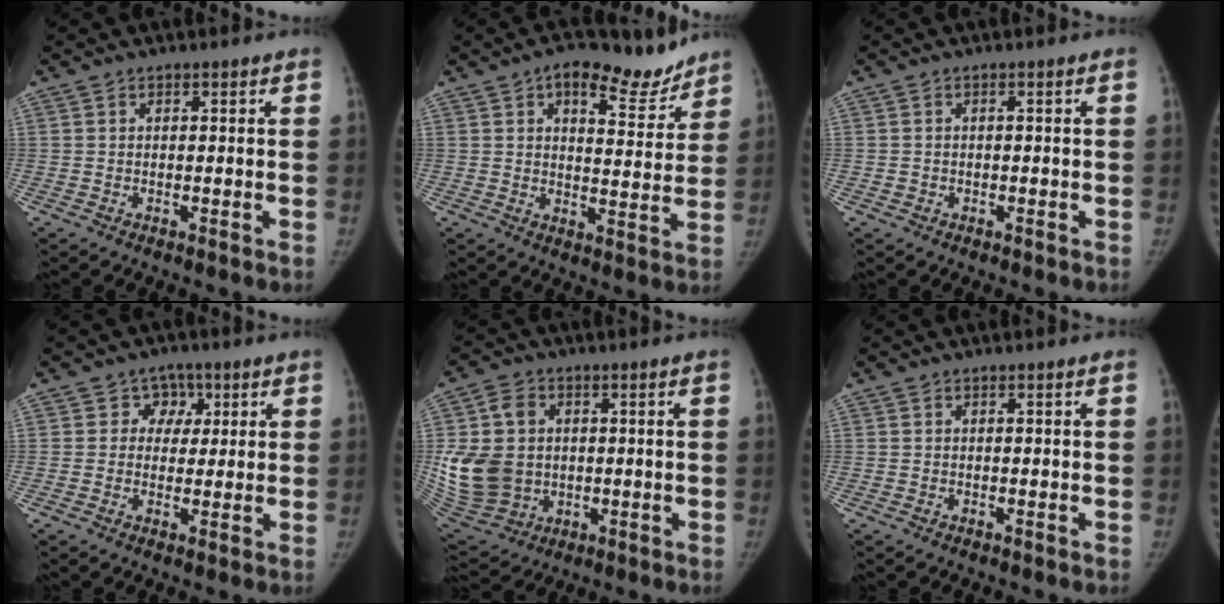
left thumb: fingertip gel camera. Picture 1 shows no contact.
{"total": 11.7, "force": [8.6, 5.1, 6.2], "torque": [-0.046, -0.042, 0.127]}
{"total": 0.7, "force": [-0.1, 0.6, 0.3], "torque": [-0.007, 0.007, 0.002]}
{"total": 4.7, "force": [1.4, 4.3, 1.3], "torque": [0.018, 0.005, 0.011]}
{"total": 17.0, "force": [0.4, 13.7, 10.1], "torque": [-0.203, -0.004, 0.028]}
{"total": 0.0}